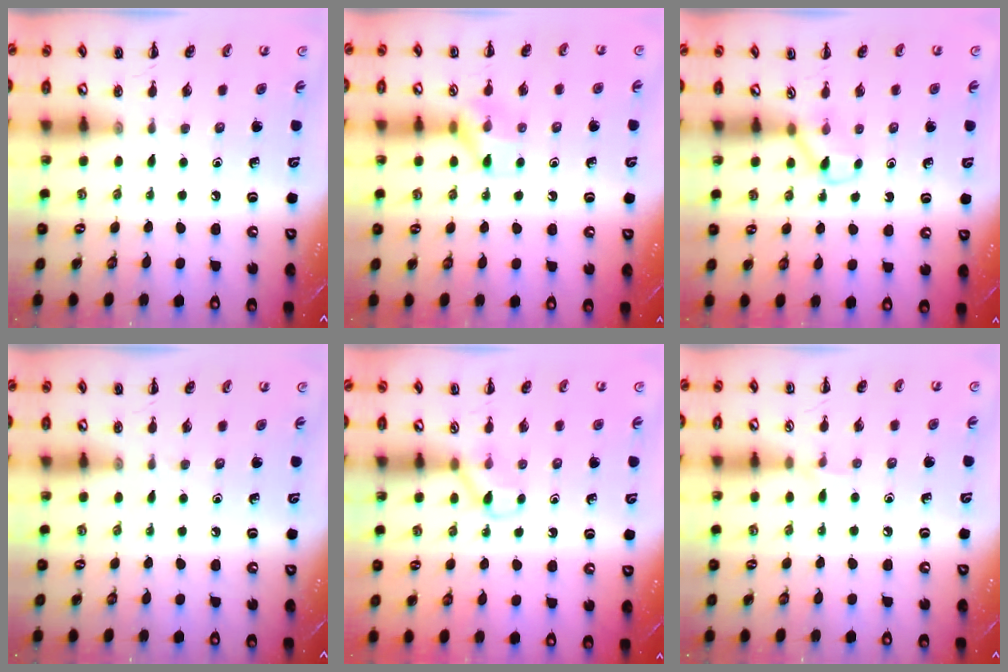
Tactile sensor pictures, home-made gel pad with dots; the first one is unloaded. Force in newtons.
{"total": 9.3, "press": 9.2, "slide": 1.3}
{"total": 2.5, "press": 2.3, "slide": 0.9}
{"total": 0.0}
{"total": 4.0, "press": 3.7, "slide": 1.5}
{"total": 3.4, "press": 3.2, "slide": 1.2}